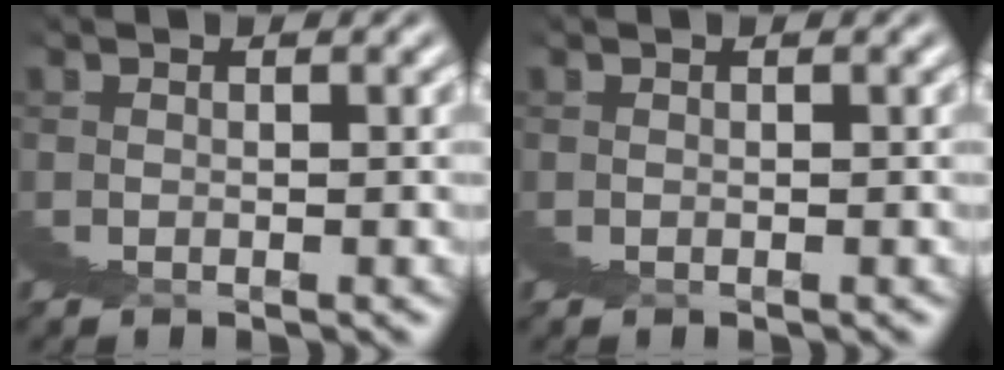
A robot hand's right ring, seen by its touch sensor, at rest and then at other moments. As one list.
[{"total": 0.0}]